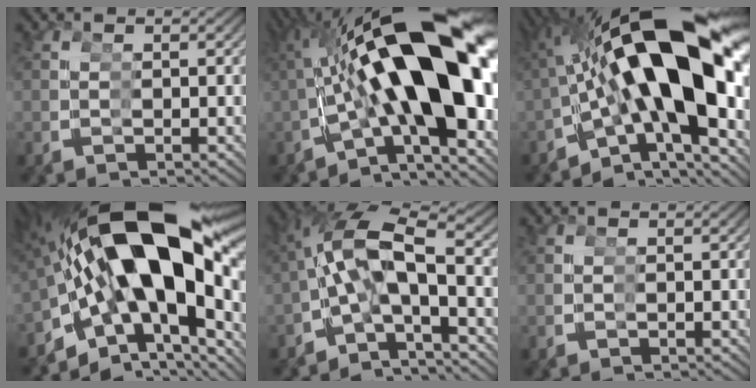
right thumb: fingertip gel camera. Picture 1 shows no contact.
{"total": 19.1, "force": [1.6, 7.8, 17.4], "torque": [-0.276, 0.018, 0.029]}
{"total": 17.4, "force": [1.1, 7.9, 15.5], "torque": [-0.277, 0.009, 0.022]}
{"total": 19.1, "force": [1.0, 10.7, 15.8], "torque": [-0.291, -0.002, 0.026]}
{"total": 7.2, "force": [-0.7, 5.3, 4.8], "torque": [-0.126, -0.003, -0.005]}
{"total": 0.0}